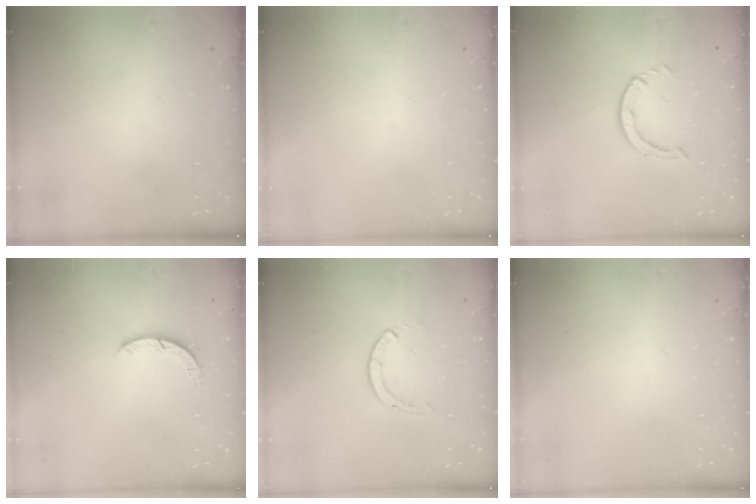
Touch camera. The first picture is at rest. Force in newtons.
{"total": 0.0}
{"total": 0.6, "press": 0.6, "slide": 0.1}
{"total": 2.7, "press": 2.7, "slide": 0.4}
{"total": 0.0}
{"total": 2.6, "press": 2.6, "slide": 0.2}